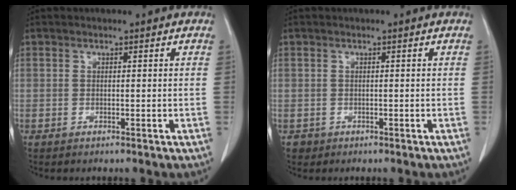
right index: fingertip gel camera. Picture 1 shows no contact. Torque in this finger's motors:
{"motor_torque": [-0.24, 0.09, -0.41, -0.10]}